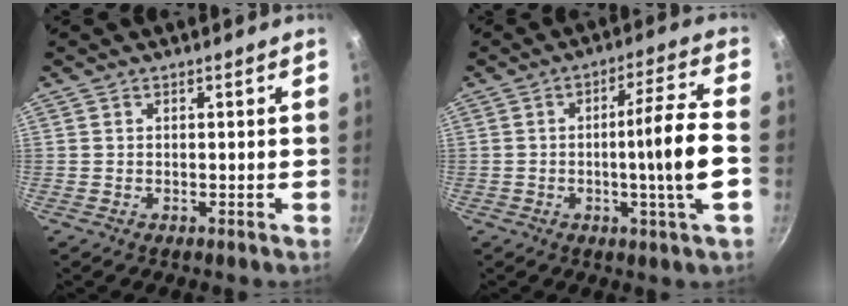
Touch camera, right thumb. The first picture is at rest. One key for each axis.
{"total": 11.1, "fx": -2.0, "fy": -0.2, "fz": 10.9, "tx": -0.169, "ty": 0.022, "tz": -0.031}